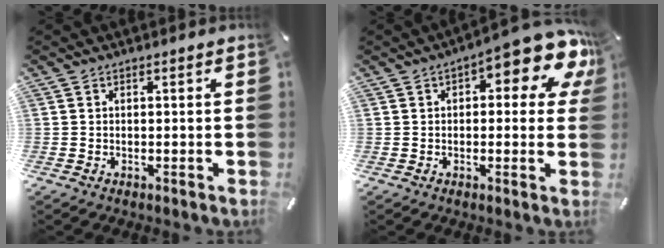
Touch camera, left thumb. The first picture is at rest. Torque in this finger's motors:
{"motor_torque": [0.52, 0.46, 0.75, 0.23, 0.08]}